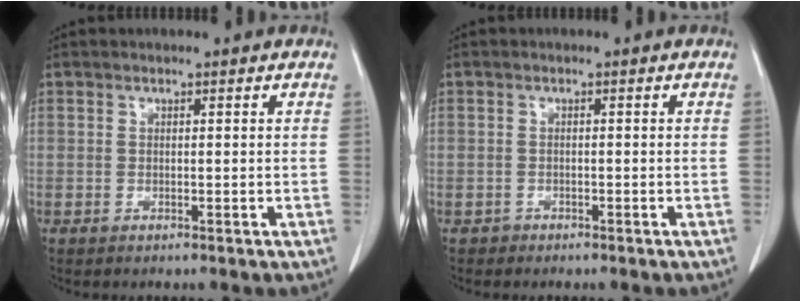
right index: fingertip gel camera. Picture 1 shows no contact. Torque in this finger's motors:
{"motor_torque": [-1.61, 0.13, -1.05, -0.21]}